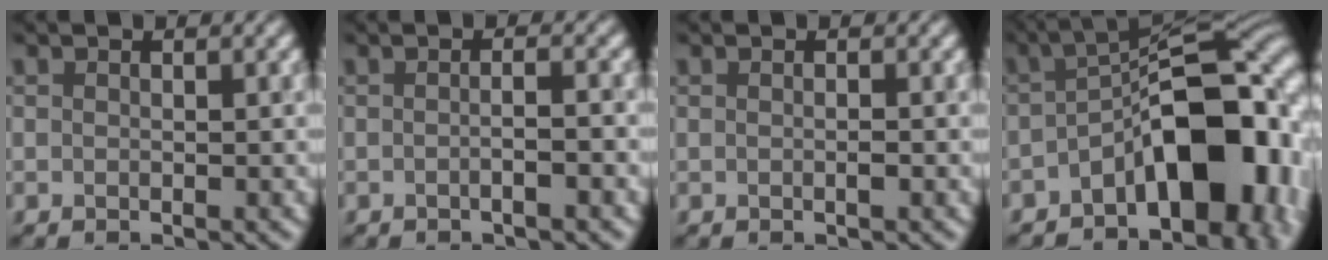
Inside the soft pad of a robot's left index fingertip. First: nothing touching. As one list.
[{"total": 2.5, "force": [-0.3, 1.0, 2.3], "torque": [-0.003, 0.002, -0.023]}, {"total": 0.6, "force": [-0.1, 0.1, 0.5], "torque": [-0.010, 0.000, -0.001]}, {"total": 11.3, "force": [-3.9, 5.3, 9.1], "torque": [-0.114, 0.011, -0.067]}]